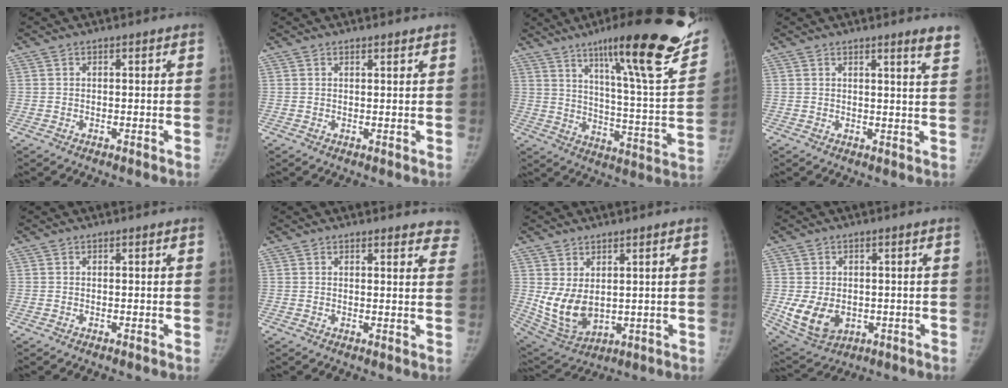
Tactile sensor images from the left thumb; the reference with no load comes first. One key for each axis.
{"total": 1.4, "fx": 1.3, "fy": 0.3, "fz": 0.5, "tx": -0.004, "ty": -0.007, "tz": 0.019}
{"total": 28.8, "fx": 19.0, "fy": 4.1, "fz": 21.2, "tx": -0.285, "ty": -0.085, "tz": 0.274}
{"total": 4.8, "fx": 3.8, "fy": -0.2, "fz": 3.0, "tx": -0.035, "ty": -0.026, "tz": 0.041}
{"total": 0.0}
{"total": 8.0, "fx": 7.4, "fy": 2.3, "fz": 2.1, "tx": 0.021, "ty": -0.028, "tz": 0.061}
{"total": 9.1, "fx": 1.5, "fy": 5.7, "fz": 7.0, "tx": -0.120, "ty": -0.022, "tz": 0.055}
{"total": 8.9, "fx": -1.3, "fy": 6.5, "fz": 5.9, "tx": -0.098, "ty": -0.008, "tz": -0.005}